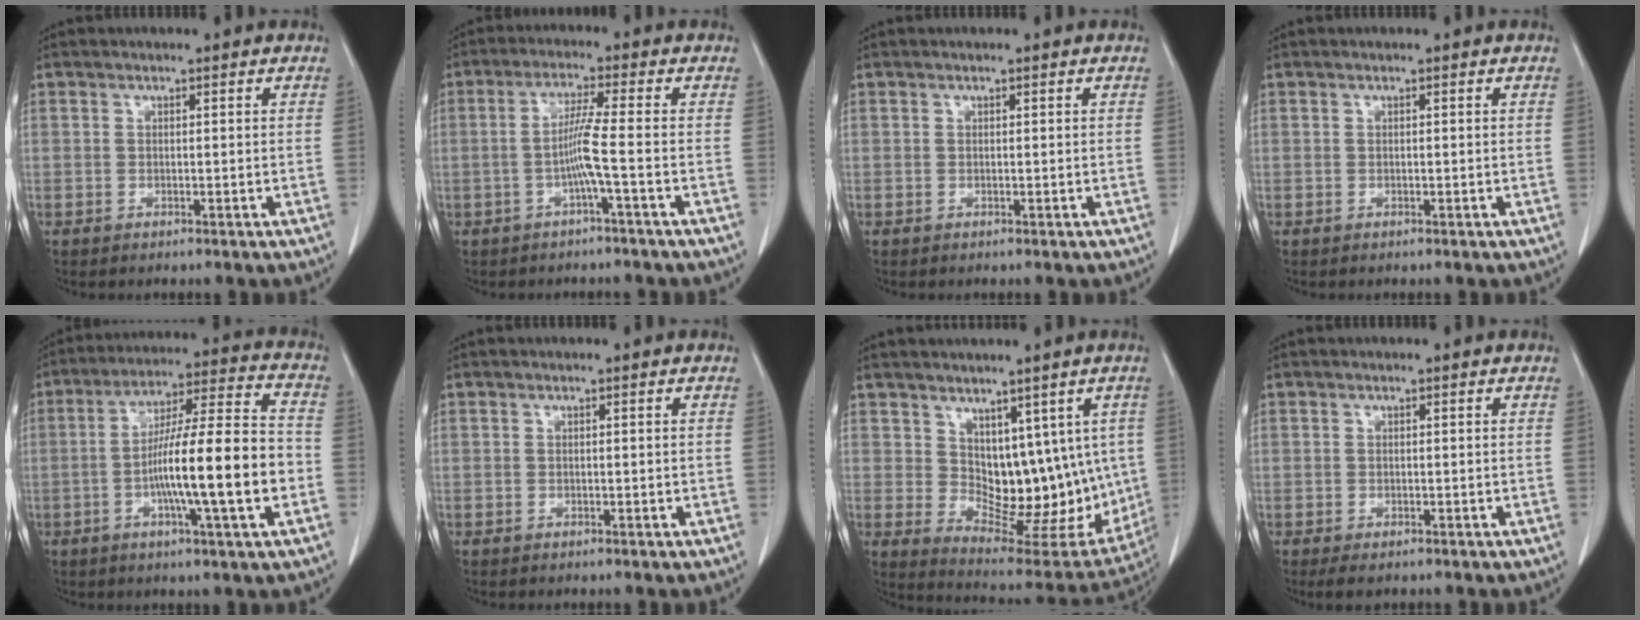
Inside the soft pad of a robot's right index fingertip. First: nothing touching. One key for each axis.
{"total": 4.7, "fx": -1.3, "fy": -1.1, "fz": 4.3, "tx": -0.090, "ty": 0.003, "tz": -0.025}
{"total": 0.0}
{"total": 0.0}
{"total": 16.4, "fx": -3.5, "fy": 0.7, "fz": 16.0, "tx": -0.265, "ty": 0.006, "tz": -0.062}
{"total": 0.0}
{"total": 13.7, "fx": 2.8, "fy": 7.8, "fz": 10.9, "tx": -0.130, "ty": -0.003, "tz": 0.068}
{"total": 1.4, "fx": -0.6, "fy": 1.1, "fz": 0.8, "tx": -0.015, "ty": 0.000, "tz": -0.004}